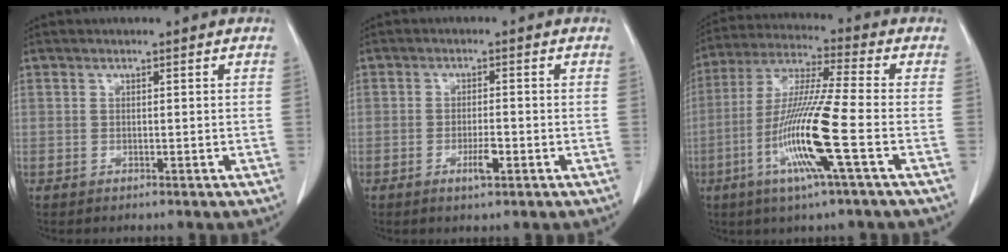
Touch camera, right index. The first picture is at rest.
{"total": 3.0, "force": [-1.3, 0.5, 2.7], "torque": [-0.048, -0.001, -0.020]}
{"total": 14.2, "force": [-4.6, -0.8, 13.4], "torque": [-0.273, -0.015, -0.094]}